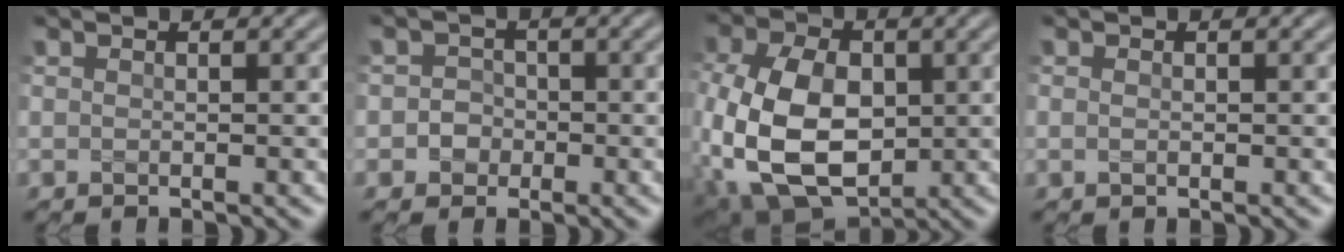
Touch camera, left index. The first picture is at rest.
{"total": 1.9, "force": [-0.4, 1.8, 0.5], "torque": [0.013, 0.001, -0.017]}
{"total": 12.4, "force": [-1.4, 8.2, 9.2], "torque": [-0.207, -0.011, -0.030]}
{"total": 0.6, "force": [0.0, 0.4, 0.4], "torque": [-0.010, 0.000, 0.001]}